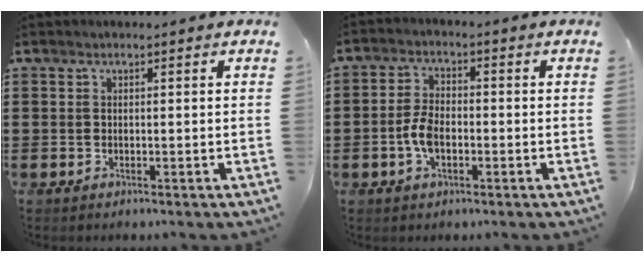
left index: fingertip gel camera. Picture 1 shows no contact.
{"total": 4.8, "force": [-1.2, 2.6, 3.9], "torque": [-0.096, -0.002, -0.029]}